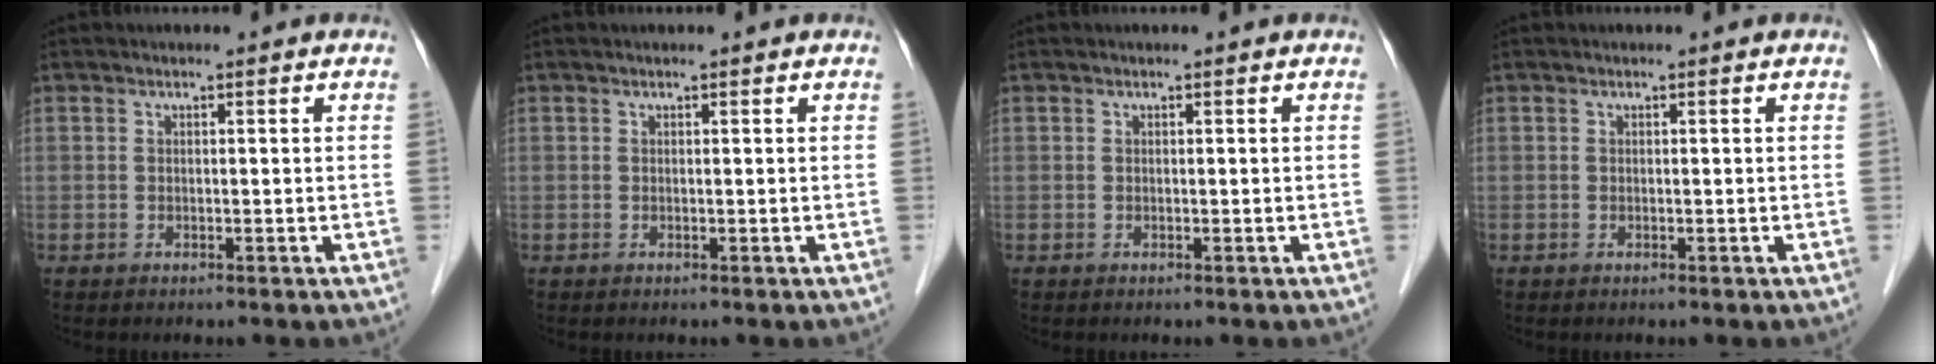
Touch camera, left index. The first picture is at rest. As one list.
[{"total": 0.0}, {"total": 0.0}, {"total": 0.0}]